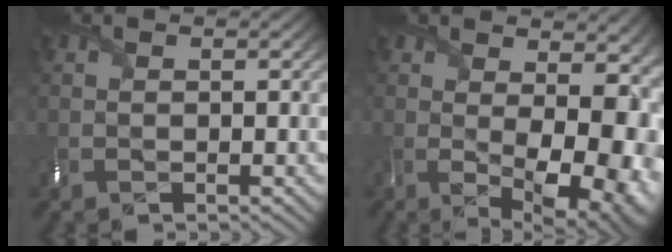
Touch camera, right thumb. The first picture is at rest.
{"total": 15.2, "force": [-0.4, 8.3, 12.7], "torque": [-0.148, -0.023, 0.031]}